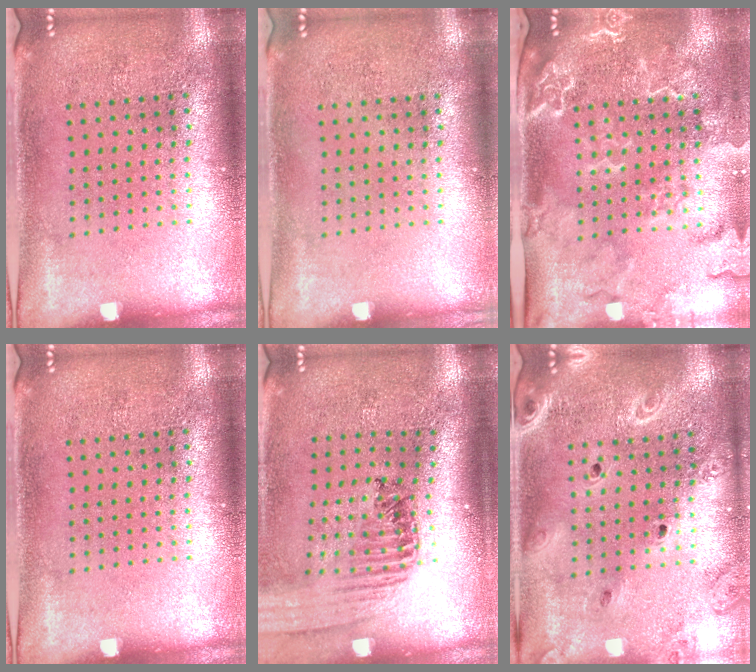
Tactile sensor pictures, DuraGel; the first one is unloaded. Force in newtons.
{"total": 0.0}
{"total": 2.8, "press": 2.5, "slide": 1.3}
{"total": 0.0}
{"total": 1.5, "press": 1.4, "slide": 0.3}
{"total": 2.1, "press": 1.9, "slide": 0.9}